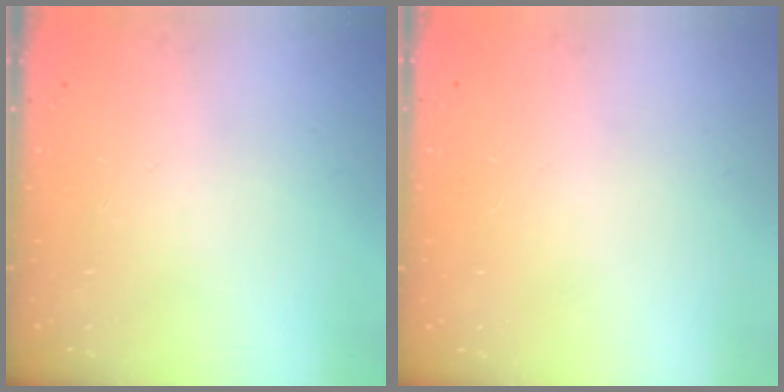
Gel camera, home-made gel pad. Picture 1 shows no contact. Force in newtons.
{"total": 0.0}